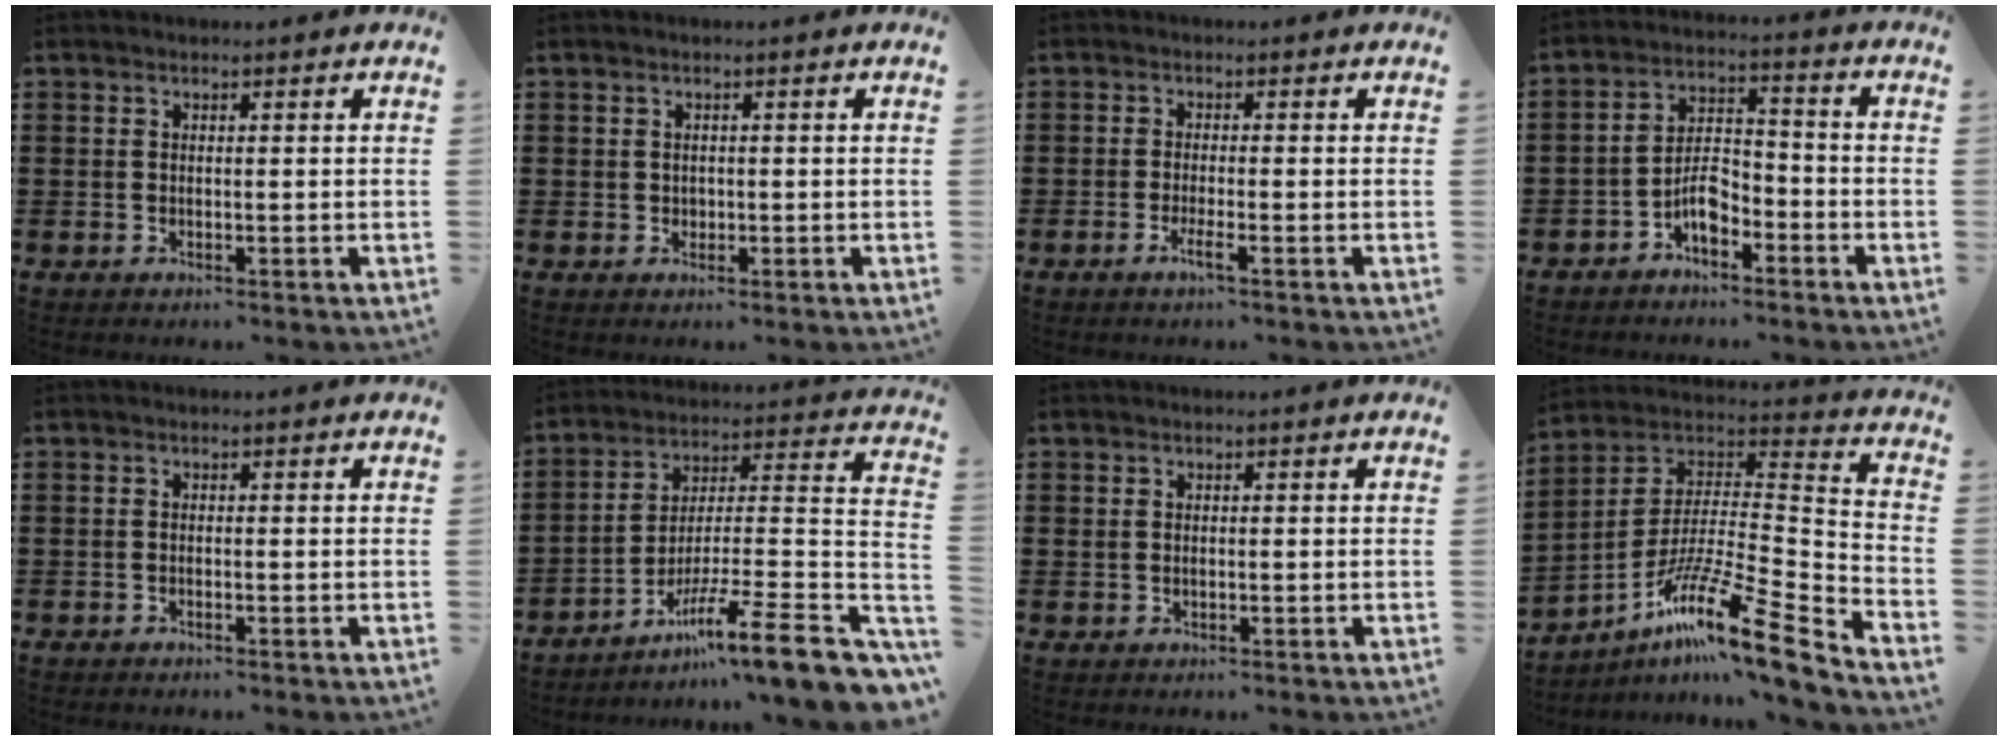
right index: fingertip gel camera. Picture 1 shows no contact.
{"total": 1.0, "force": [0.3, 1.0, 0.3], "torque": [-0.008, 0.005, 0.005]}
{"total": 2.4, "force": [-1.3, 0.2, 1.9], "torque": [-0.040, -0.004, -0.026]}
{"total": 5.7, "force": [-3.4, 2.7, 3.7], "torque": [-0.078, 0.011, -0.068]}
{"total": 0.5, "force": [-0.5, 0.2, 0.1], "torque": [-0.002, 0.000, -0.010]}
{"total": 12.8, "force": [-8.5, 1.2, 9.5], "torque": [-0.134, 0.009, -0.155]}
{"total": 0.5, "force": [0.1, 0.3, 0.4], "torque": [-0.010, 0.001, 0.001]}
{"total": 15.0, "force": [-9.8, 2.3, 11.1], "torque": [-0.190, 0.006, -0.180]}